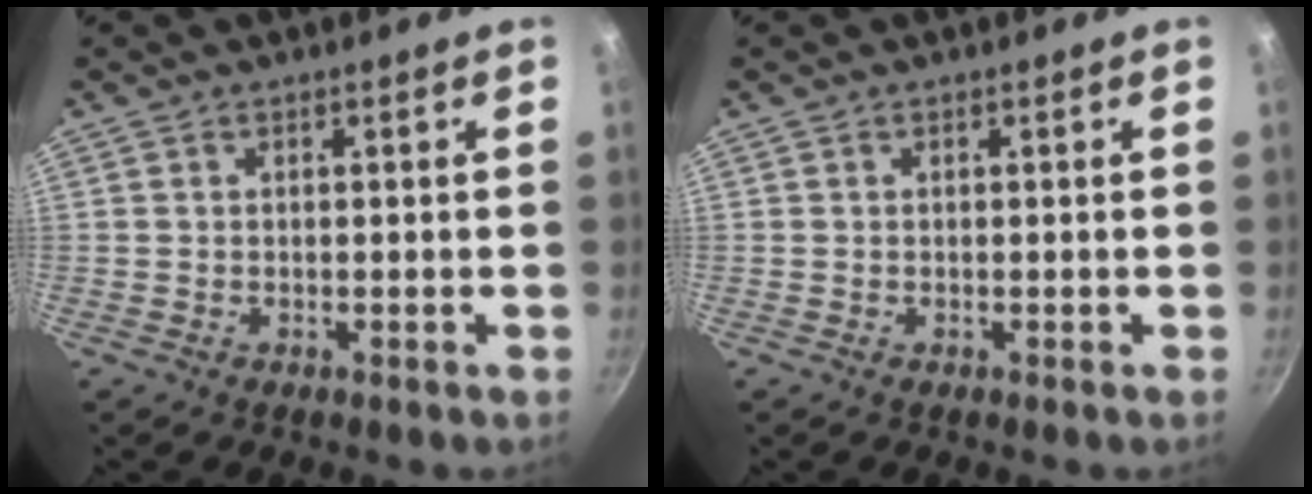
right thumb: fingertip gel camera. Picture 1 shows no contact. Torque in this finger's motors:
{"motor_torque": [0.01, 0.01, 0.00, 0.00, 0.00]}